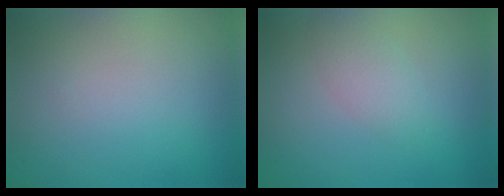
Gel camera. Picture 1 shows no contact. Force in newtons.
{"total": 2.1, "press": 2.1, "slide": 0.1}